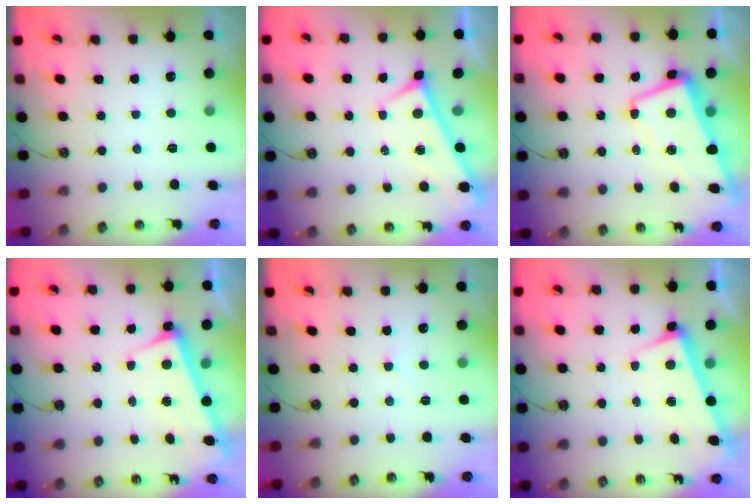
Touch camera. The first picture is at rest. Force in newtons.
{"total": 0.0}
{"total": 2.6, "press": 2.4, "slide": 1.1}
{"total": 3.5, "press": 3.4, "slide": 0.9}
{"total": 0.9, "press": 0.9, "slide": 0.1}
{"total": 2.6, "press": 2.5, "slide": 0.7}